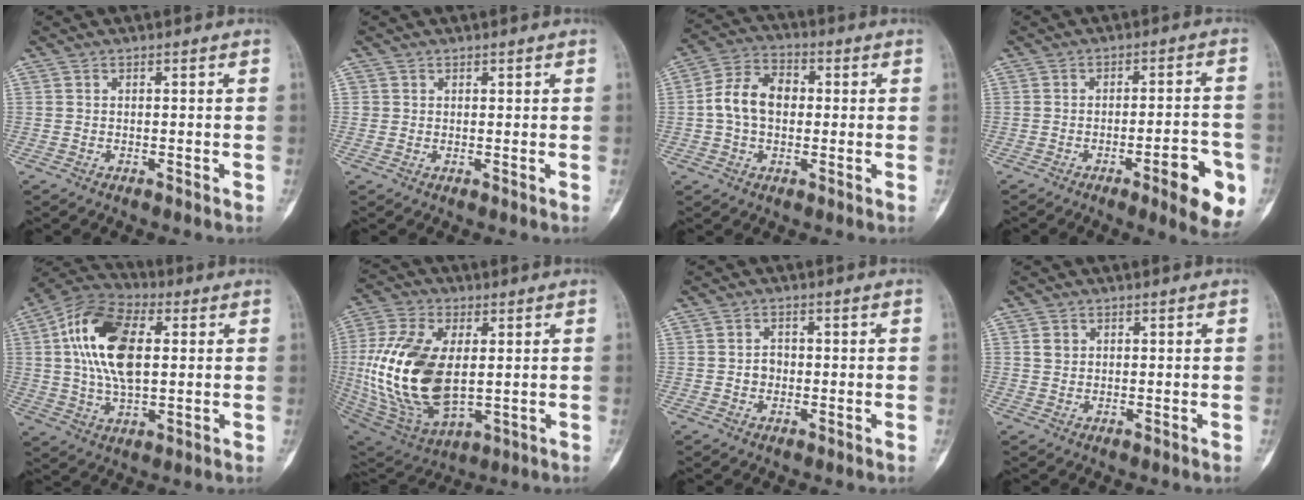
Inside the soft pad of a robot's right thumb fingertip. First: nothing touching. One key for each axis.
{"total": 0.9, "fx": 0.4, "fy": 0.8, "fz": 0.1, "tx": 0.014, "ty": 0.003, "tz": 0.003}
{"total": 9.4, "fx": 0.2, "fy": 6.8, "fz": 6.5, "tx": -0.104, "ty": 0.031, "tz": -0.007}
{"total": 11.3, "fx": -4.8, "fy": 2.8, "fz": 9.8, "tx": -0.108, "ty": 0.021, "tz": -0.060}
{"total": 16.9, "fx": 3.1, "fy": 9.2, "fz": 13.8, "tx": -0.251, "ty": 0.013, "tz": 0.051}
{"total": 22.7, "fx": 1.5, "fy": 13.0, "fz": 18.5, "tx": -0.369, "ty": -0.013, "tz": 0.041}
{"total": 2.3, "fx": -0.2, "fy": 2.1, "fz": 1.1, "tx": -0.001, "ty": 0.011, "tz": -0.005}
{"total": 1.9, "fx": 0.7, "fy": 1.6, "fz": 0.6, "tx": 0.004, "ty": 0.000, "tz": 0.013}